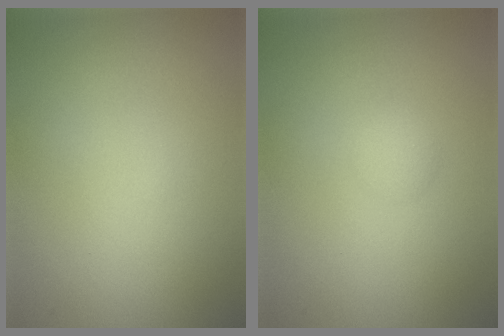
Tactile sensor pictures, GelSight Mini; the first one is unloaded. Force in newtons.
{"total": 1.0, "press": 1.0, "slide": 0.0}